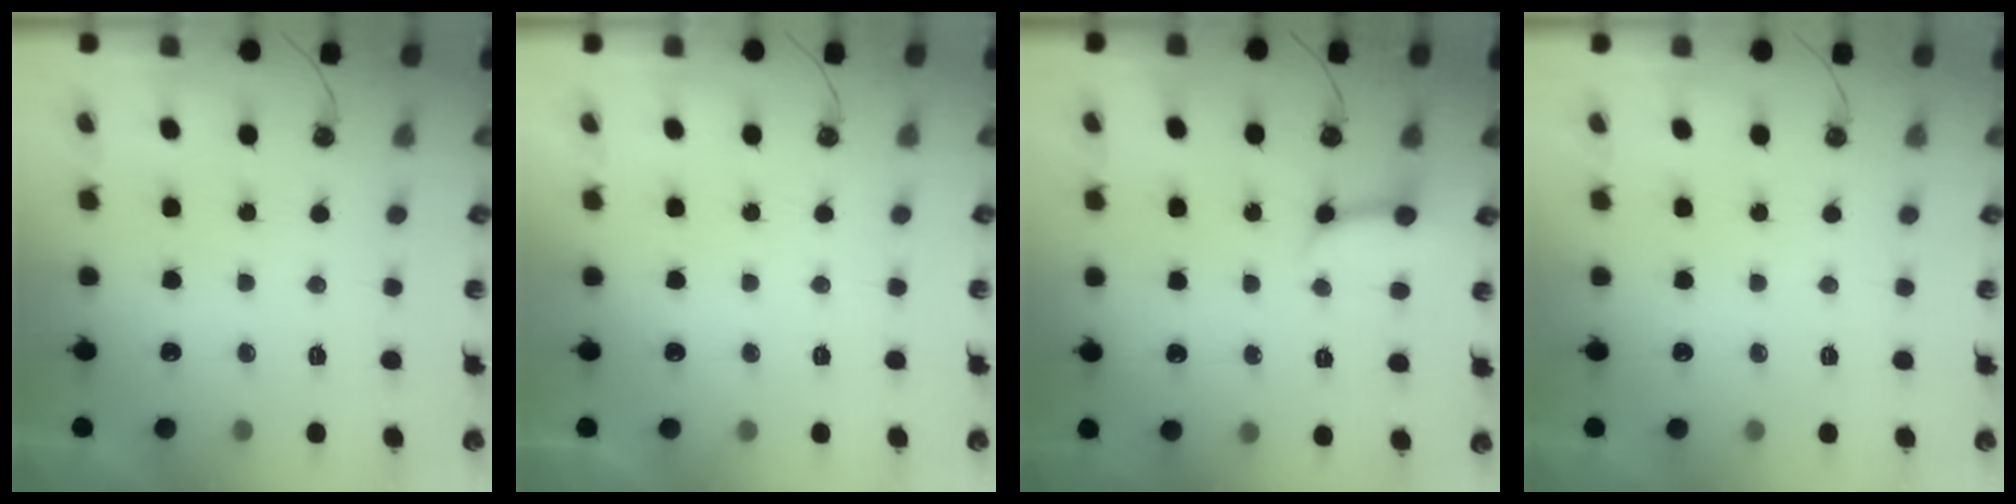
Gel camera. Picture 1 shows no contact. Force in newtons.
{"total": 2.9, "press": 2.9, "slide": 0.2}
{"total": 6.3, "press": 6.3, "slide": 0.4}
{"total": 0.0}